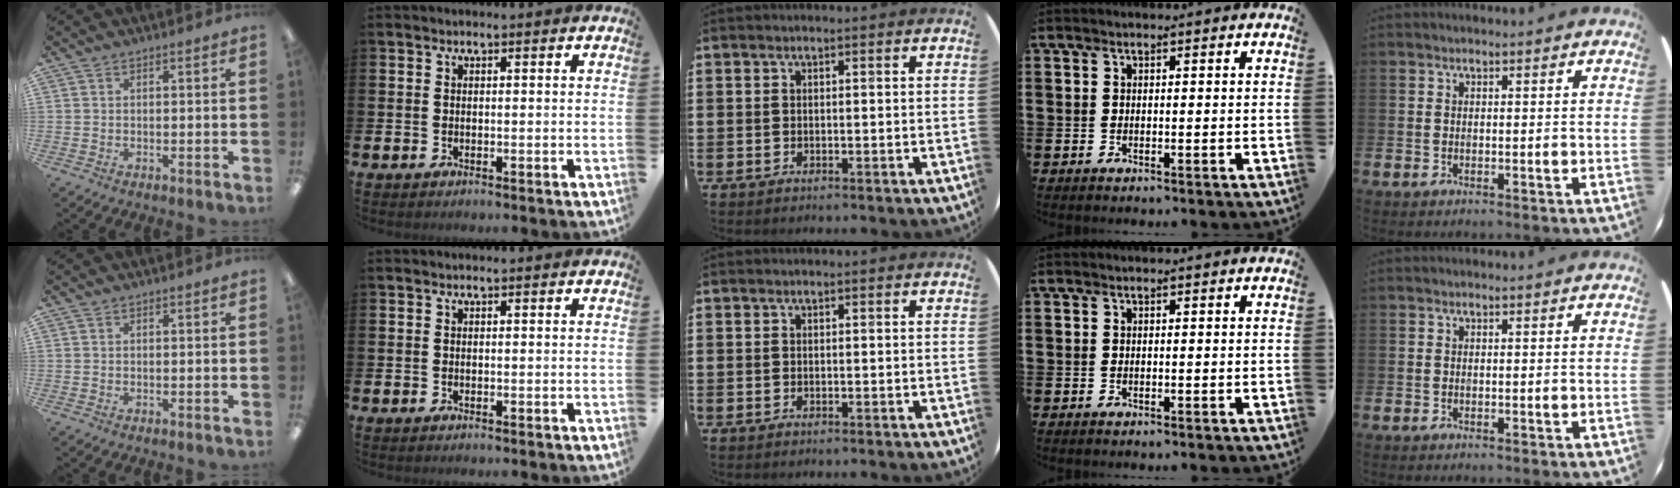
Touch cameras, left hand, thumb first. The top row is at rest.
{}